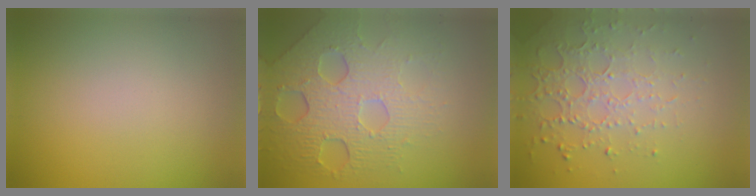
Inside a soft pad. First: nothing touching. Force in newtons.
{"total": 7.3, "press": 5.0, "slide": 5.3}
{"total": 4.7, "press": 3.3, "slide": 3.4}